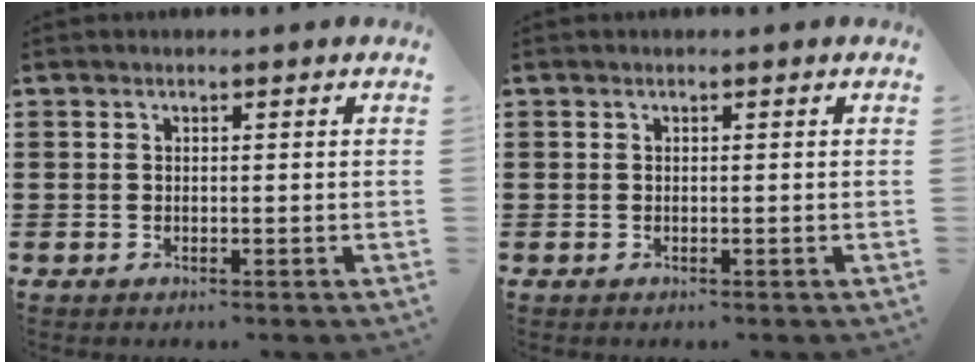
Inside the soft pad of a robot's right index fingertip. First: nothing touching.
{"total": 0.0}